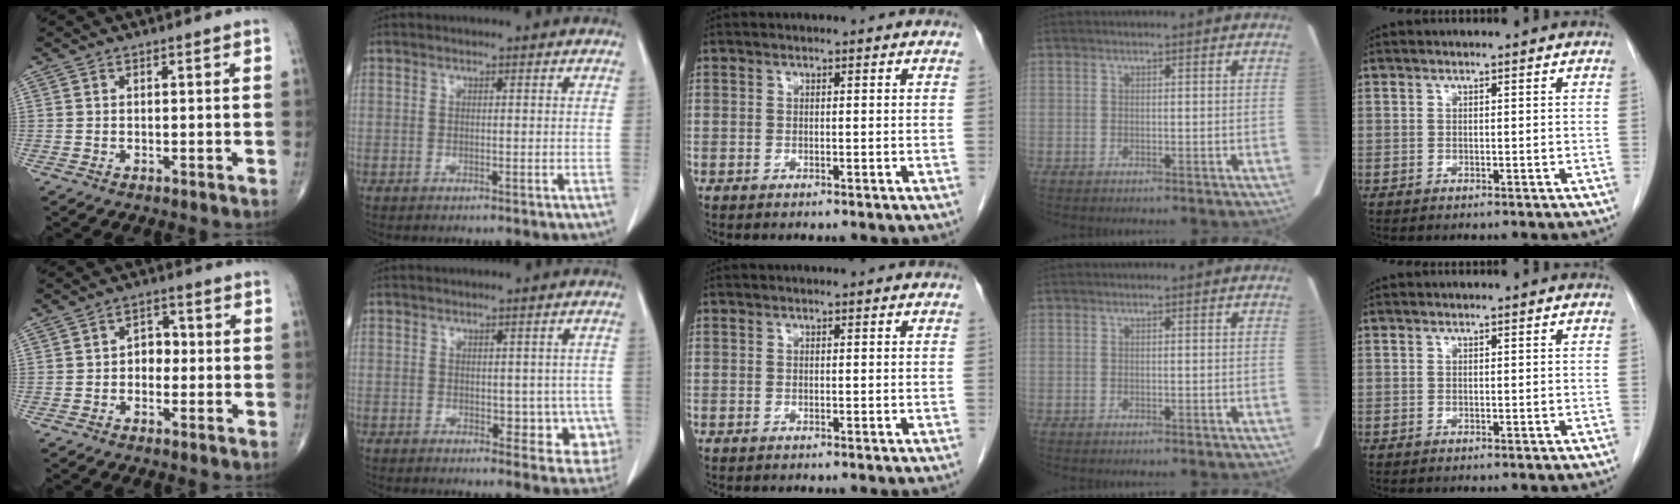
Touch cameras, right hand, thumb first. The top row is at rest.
{"thumb": {"total": 4.2, "force": [-0.4, 3.2, 2.7], "torque": [-0.015, 0.018, -0.016]}, "index": {"total": 6.6, "force": [-0.7, 4.0, 5.2], "torque": [-0.033, 0.007, -0.002]}}